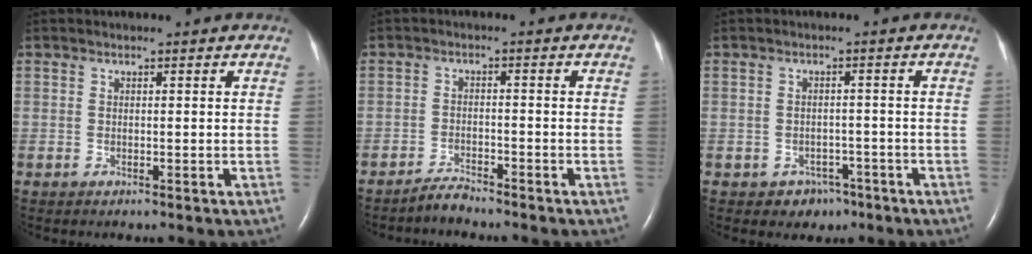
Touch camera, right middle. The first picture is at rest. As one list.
[{"total": 2.2, "force": [-2.2, -0.1, 0.1], "torque": [-0.003, -0.009, -0.041]}, {"total": 3.2, "force": [-1.9, 2.5, 0.5], "torque": [-0.007, 0.013, -0.016]}]